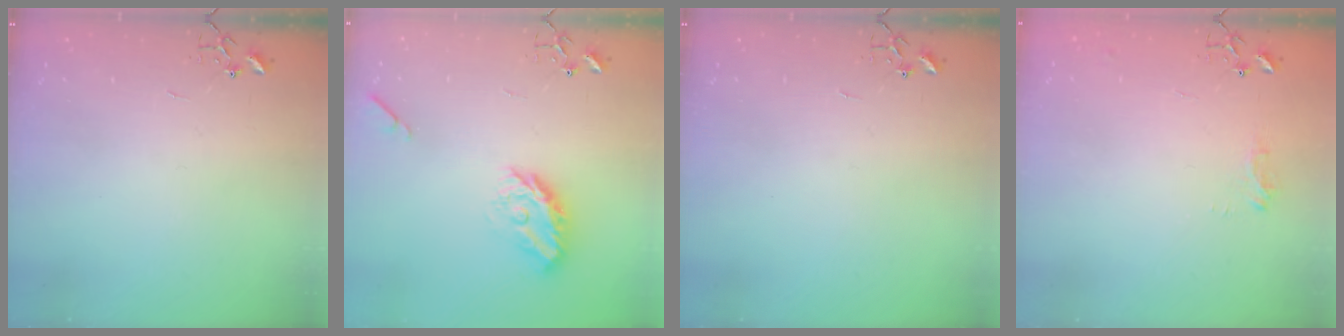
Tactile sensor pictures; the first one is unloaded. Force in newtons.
{"total": 12.2, "press": 12.2, "slide": 0.7}
{"total": 0.0}
{"total": 8.7, "press": 8.7, "slide": 0.9}